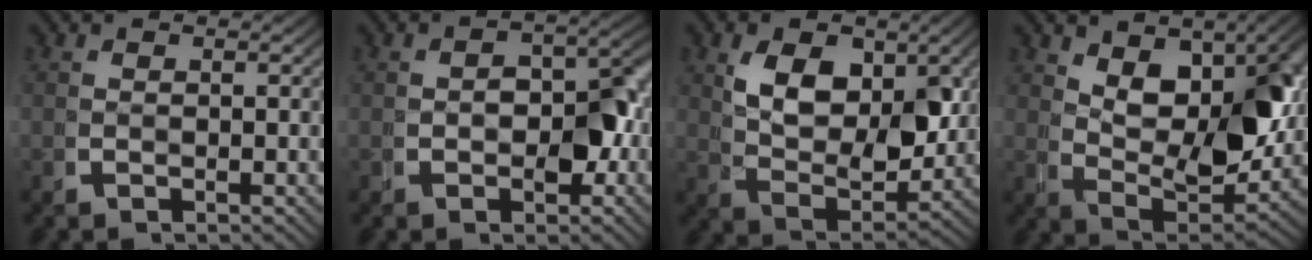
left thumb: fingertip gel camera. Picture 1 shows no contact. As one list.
[{"total": 4.2, "force": [-0.7, 2.7, 3.1], "torque": [-0.038, -0.004, -0.009]}, {"total": 7.2, "force": [1.8, 4.3, 5.5], "torque": [-0.100, -0.018, 0.041]}, {"total": 8.3, "force": [1.6, 4.4, 6.8], "torque": [-0.128, -0.032, 0.043]}]